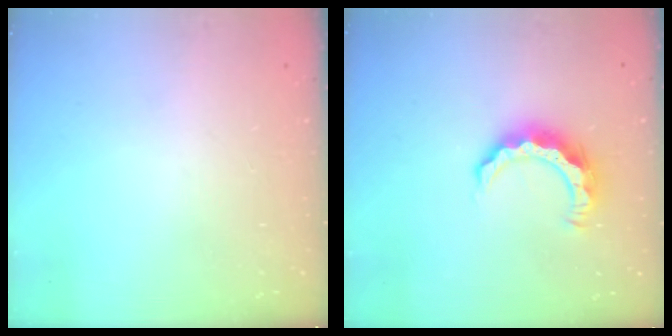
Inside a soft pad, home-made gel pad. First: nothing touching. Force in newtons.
{"total": 8.1, "press": 8.0, "slide": 0.3}